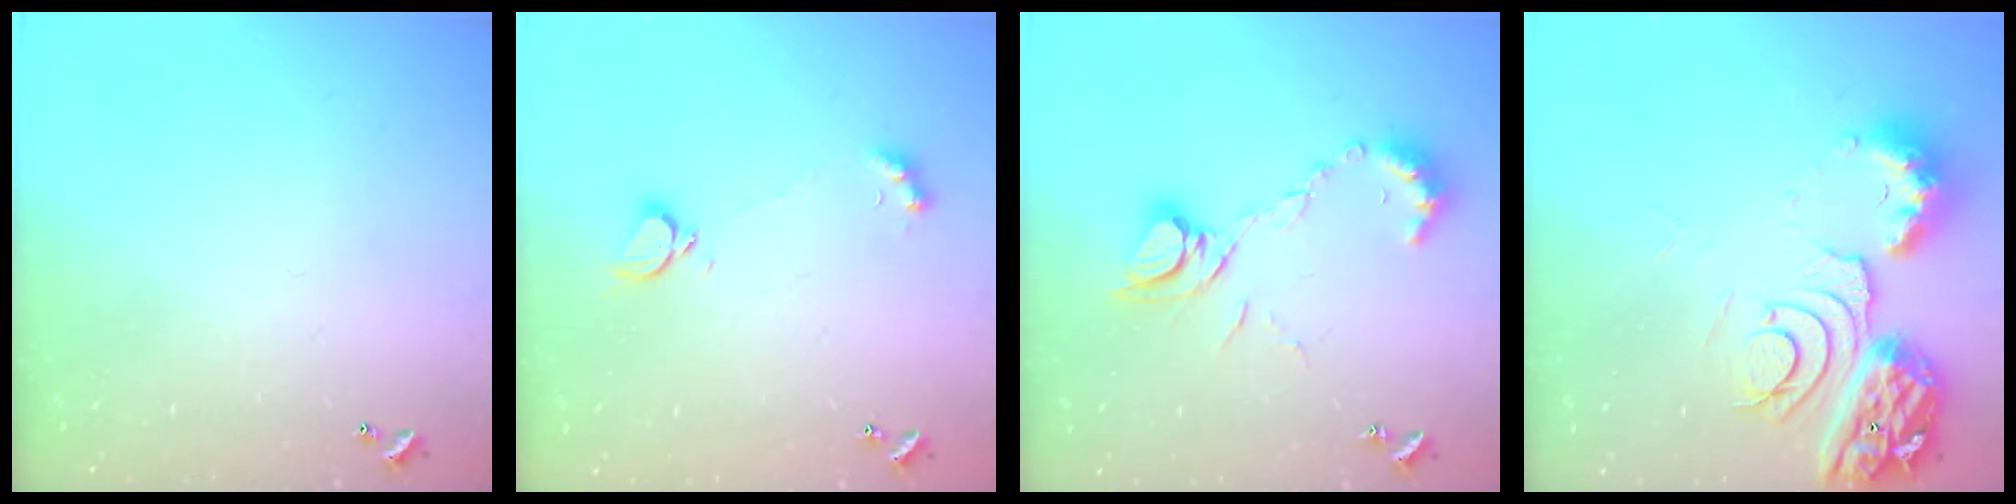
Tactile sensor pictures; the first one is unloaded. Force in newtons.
{"total": 2.5, "press": 2.4, "slide": 0.5}
{"total": 9.8, "press": 9.8, "slide": 1.0}
{"total": 14.1, "press": 14.1, "slide": 1.5}